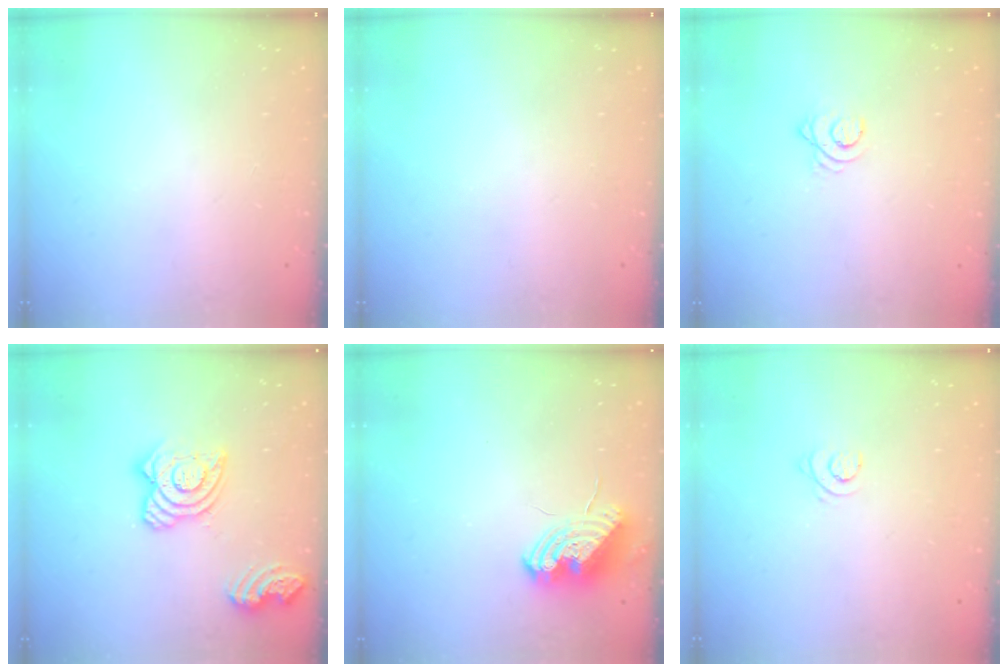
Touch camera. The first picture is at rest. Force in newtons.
{"total": 0.0}
{"total": 2.7, "press": 2.7, "slide": 0.3}
{"total": 16.1, "press": 16.1, "slide": 1.5}
{"total": 9.7, "press": 9.6, "slide": 0.6}
{"total": 3.3, "press": 3.3, "slide": 0.4}